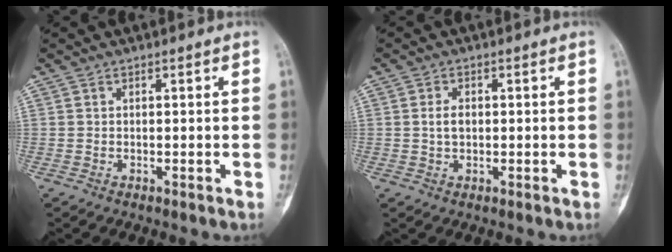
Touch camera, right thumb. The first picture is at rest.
{"total": 2.4, "force": [0.1, 1.6, 1.9], "torque": [-0.031, 0.005, 0.000]}